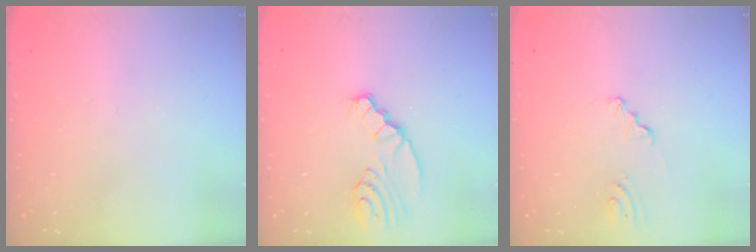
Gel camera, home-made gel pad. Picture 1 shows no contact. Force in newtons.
{"total": 3.7, "press": 3.7, "slide": 0.5}
{"total": 1.3, "press": 1.3, "slide": 0.1}